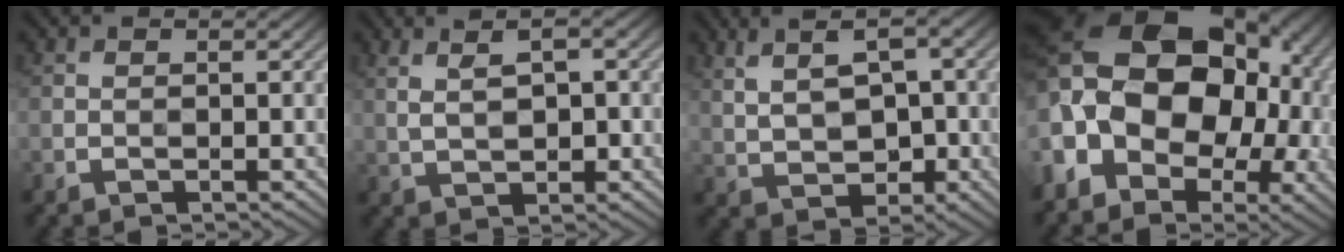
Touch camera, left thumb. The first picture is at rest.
{"total": 5.1, "force": [1.6, 2.4, 4.3], "torque": [-0.072, 0.006, 0.029]}
{"total": 7.6, "force": [1.6, 4.4, 6.0], "torque": [-0.107, 0.004, 0.035]}
{"total": 20.8, "force": [1.0, 15.5, 13.8], "torque": [-0.266, -0.015, 0.020]}